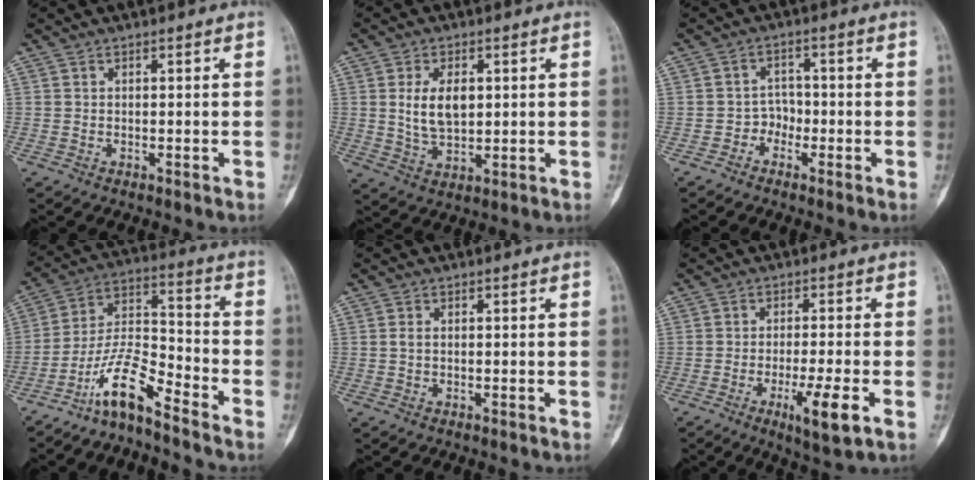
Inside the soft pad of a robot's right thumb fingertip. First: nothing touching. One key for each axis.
{"total": 7.6, "fx": 1.4, "fy": 4.4, "fz": 6.0, "tx": -0.099, "ty": -0.009, "tz": 0.032}
{"total": 2.9, "fx": -1.6, "fy": 2.4, "fz": 0.8, "tx": 0.011, "ty": 0.015, "tz": -0.039}
{"total": 10.3, "fx": -8.0, "fy": 2.0, "fz": 6.2, "tx": -0.126, "ty": 0.084, "tz": -0.157}
{"total": 0.8, "fx": 0.0, "fy": 0.5, "fz": 0.6, "tx": -0.013, "ty": 0.001, "tz": -0.001}
{"total": 7.5, "fx": -3.0, "fy": 1.0, "fz": 6.9, "tx": -0.124, "ty": -0.004, "tz": -0.044}